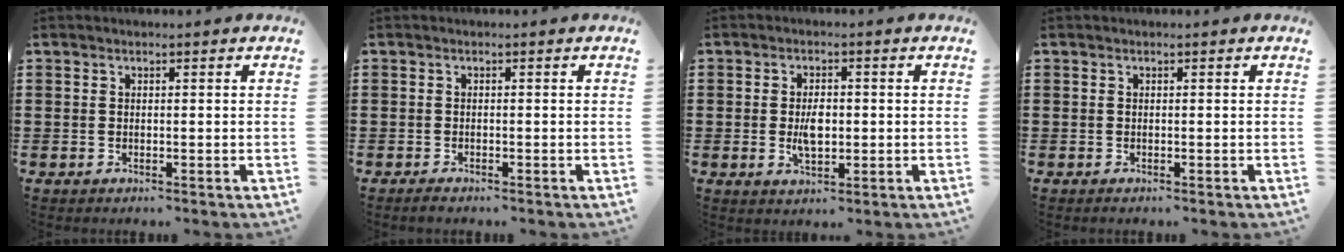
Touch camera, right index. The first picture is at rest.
{"total": 0.8, "force": [-0.8, 0.0, 0.2], "torque": [-0.006, -0.005, -0.014]}
{"total": 4.0, "force": [-0.2, 2.1, 3.4], "torque": [-0.063, -0.001, -0.008]}
{"total": 0.0}